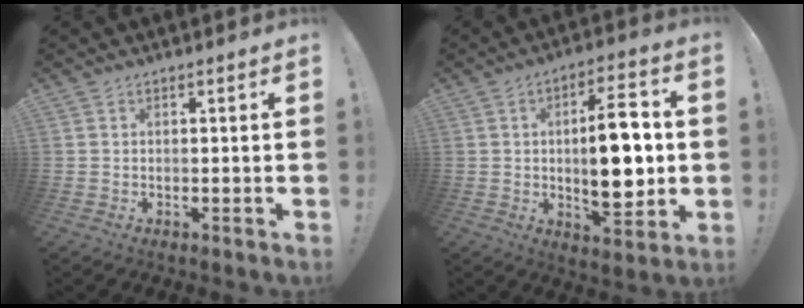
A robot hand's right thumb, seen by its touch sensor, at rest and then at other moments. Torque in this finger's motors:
{"motor_torque": [0.09, 0.50, 0.25, 0.03, 0.05]}